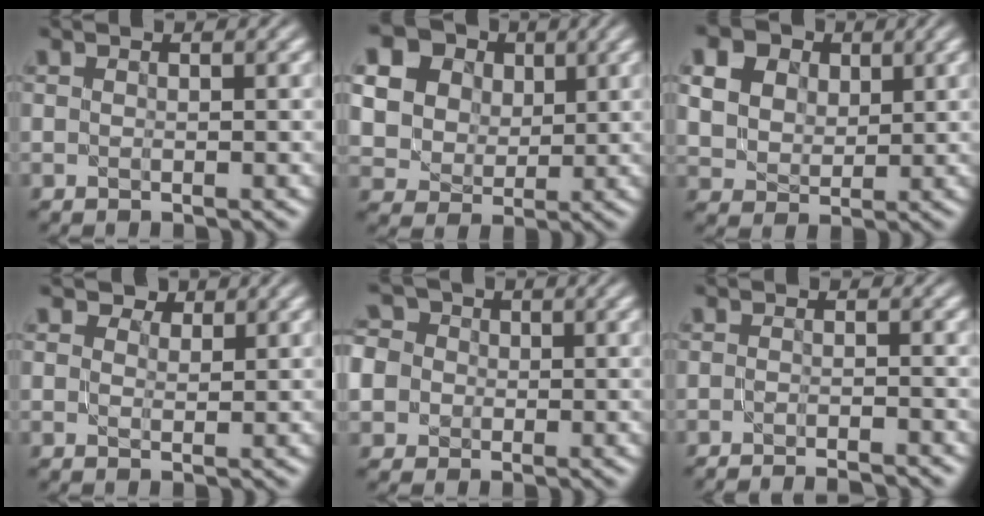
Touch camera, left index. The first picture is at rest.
{"total": 12.9, "force": [5.4, 10.5, 5.2], "torque": [-0.157, 0.017, 0.099]}
{"total": 10.5, "force": [5.5, 7.4, 5.0], "torque": [-0.126, 0.029, 0.084]}
{"total": 1.8, "force": [1.4, 1.0, 0.6], "torque": [-0.010, -0.006, 0.015]}
{"total": 8.0, "force": [-0.3, 7.3, 3.2], "torque": [-0.064, 0.027, -0.047]}
{"total": 3.7, "force": [-3.3, 0.5, 1.7], "torque": [-0.016, 0.001, -0.049]}